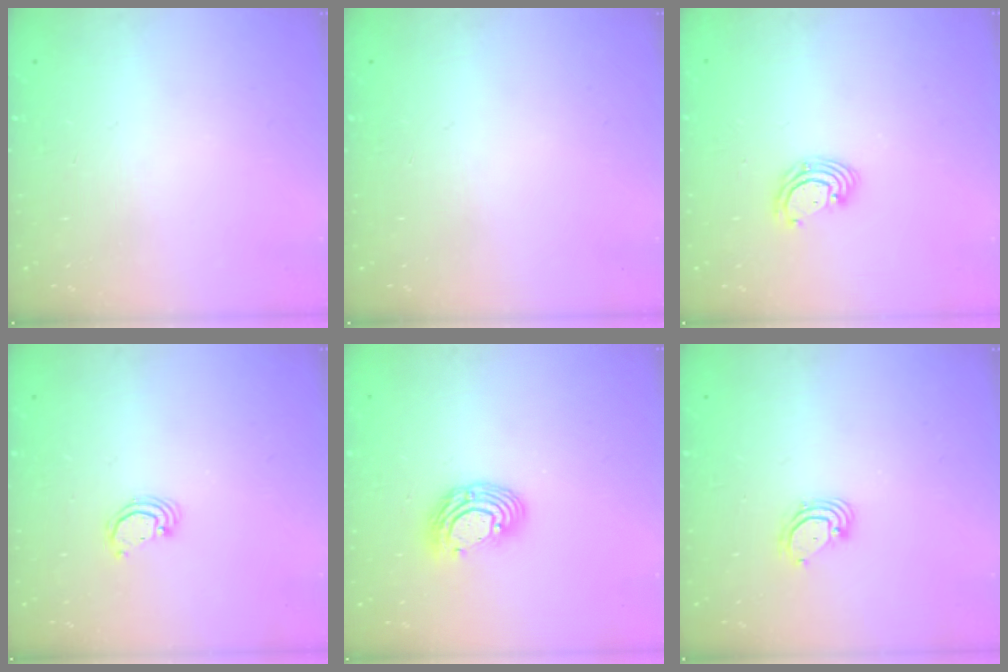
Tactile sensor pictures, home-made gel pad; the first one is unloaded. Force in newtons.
{"total": 0.0}
{"total": 3.8, "press": 3.8, "slide": 0.2}
{"total": 2.3, "press": 2.3, "slide": 0.3}
{"total": 9.5, "press": 9.5, "slide": 0.7}
{"total": 3.9, "press": 3.9, "slide": 0.1}